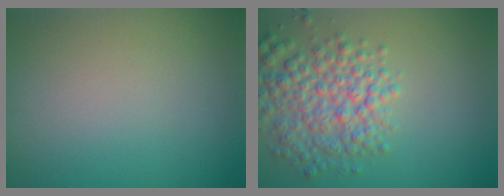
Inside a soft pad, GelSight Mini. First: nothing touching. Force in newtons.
{"total": 5.6, "press": 5.6, "slide": 0.2}